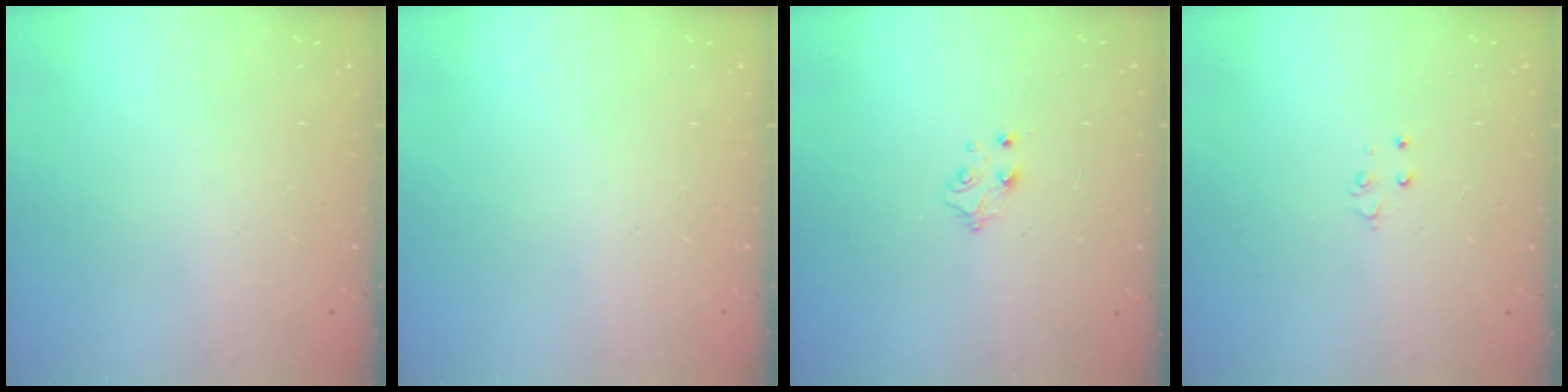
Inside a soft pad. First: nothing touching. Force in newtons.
{"total": 0.0}
{"total": 4.4, "press": 4.4, "slide": 0.5}
{"total": 2.8, "press": 2.8, "slide": 0.3}